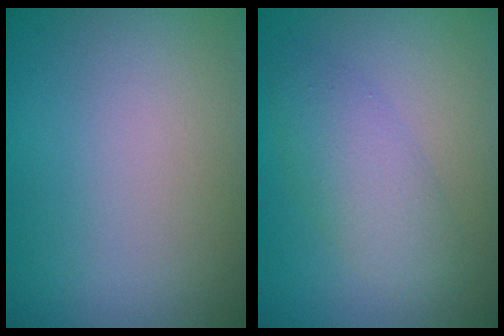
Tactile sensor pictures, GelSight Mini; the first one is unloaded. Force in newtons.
{"total": 3.6, "press": 3.6, "slide": 0.2}